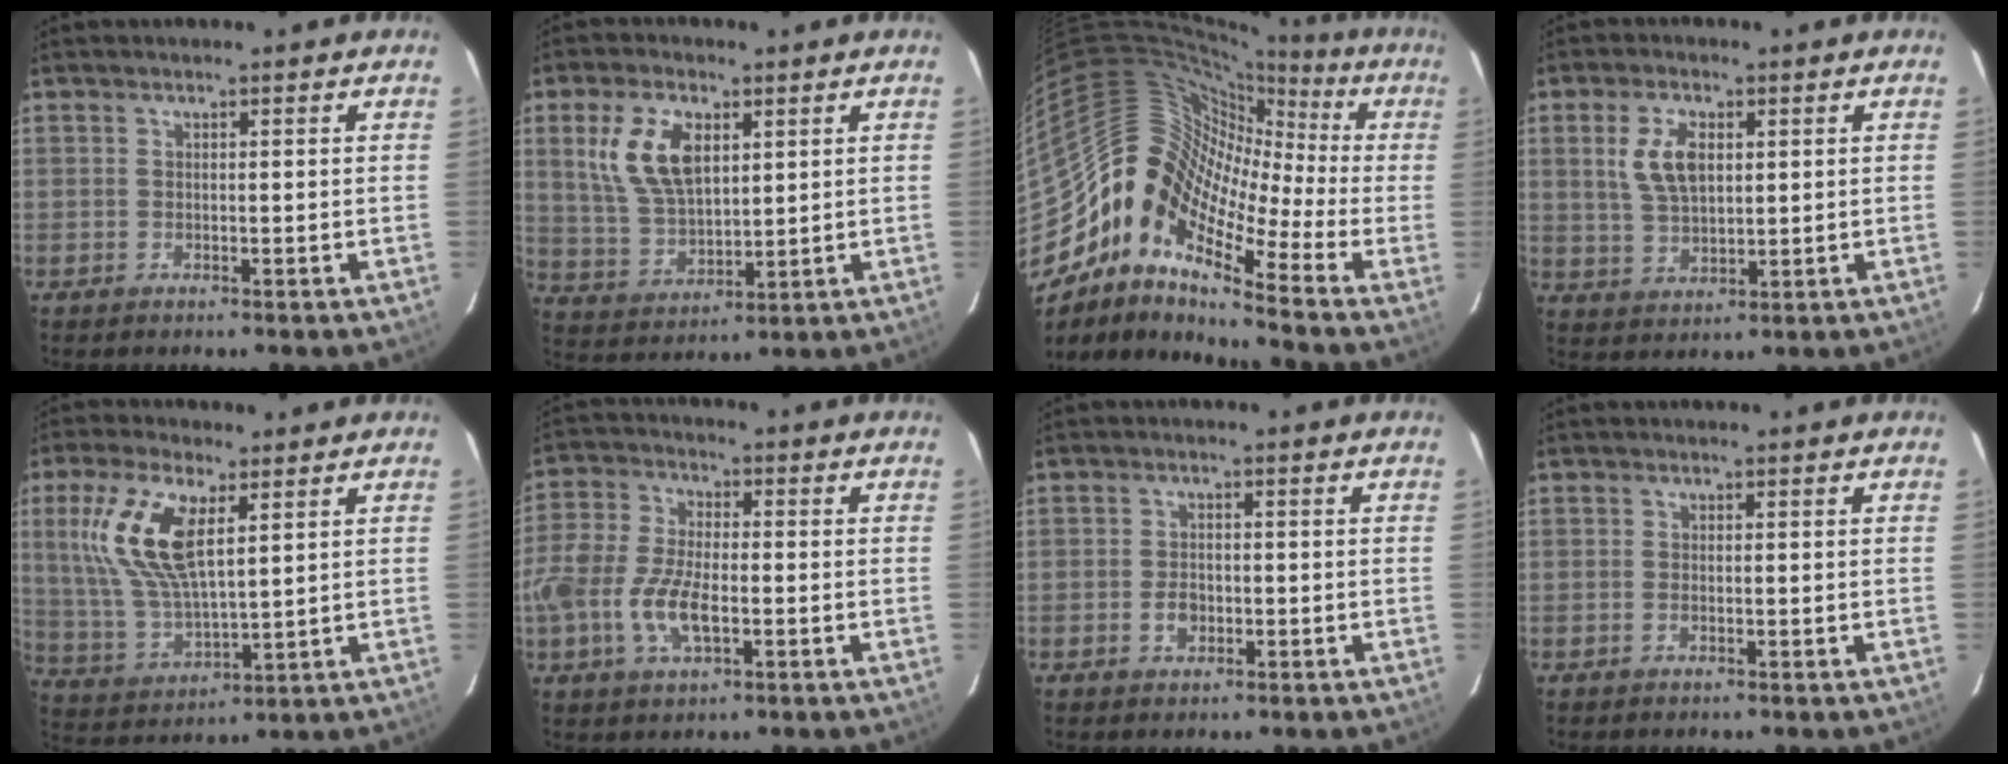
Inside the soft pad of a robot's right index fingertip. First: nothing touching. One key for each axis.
{"total": 11.8, "fx": 4.1, "fy": 6.5, "fz": 9.0, "tx": -0.180, "ty": 0.010, "tz": 0.091}
{"total": 14.6, "fx": -5.0, "fy": 9.3, "fz": 10.1, "tx": -0.164, "ty": 0.012, "tz": -0.124}
{"total": 7.5, "fx": 2.0, "fy": 4.1, "fz": 6.0, "tx": -0.122, "ty": 0.007, "tz": 0.044}
{"total": 15.0, "fx": 5.3, "fy": 6.1, "fz": 12.6, "tx": -0.257, "ty": 0.008, "tz": 0.114}
{"total": 12.1, "fx": -3.8, "fy": 5.8, "fz": 9.9, "tx": -0.219, "ty": -0.001, "tz": -0.076}
{"total": 3.0, "fx": -1.0, "fy": 2.1, "fz": 1.9, "tx": -0.037, "ty": 0.002, "tz": -0.017}
{"total": 0.7, "fx": -0.3, "fy": 0.3, "fz": 0.5, "tx": -0.012, "ty": -0.001, "tz": -0.006}